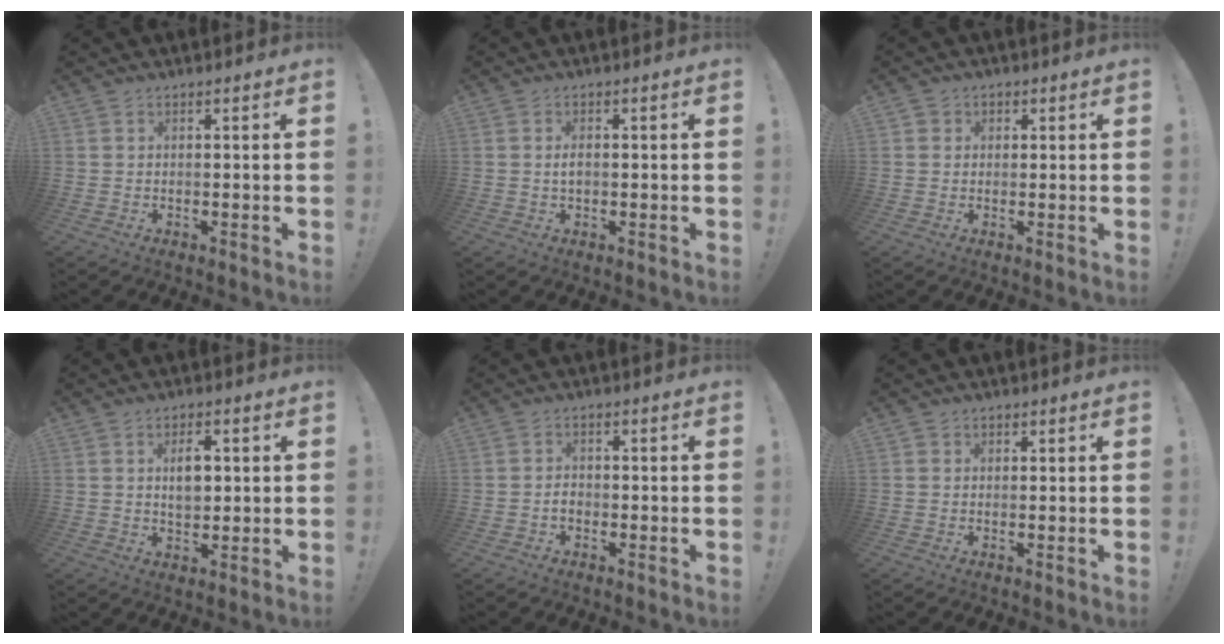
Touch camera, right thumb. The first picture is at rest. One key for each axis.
{"total": 1.7, "fx": -0.3, "fy": 1.0, "fz": 1.4, "tx": -0.023, "ty": 0.002, "tz": -0.006}
{"total": 2.1, "fx": 0.2, "fy": 2.0, "fz": 0.5, "tx": -0.005, "ty": 0.004, "tz": 0.003}
{"total": 6.5, "fx": 1.0, "fy": 4.4, "fz": 4.7, "tx": -0.069, "ty": 0.005, "tz": 0.016}
{"total": 2.3, "fx": -1.2, "fy": 1.6, "fz": 1.1, "tx": -0.013, "ty": 0.006, "tz": -0.022}
{"total": 1.1, "fx": 0.1, "fy": 1.1, "fz": 0.3, "tx": 0.001, "ty": 0.001, "tz": -0.001}